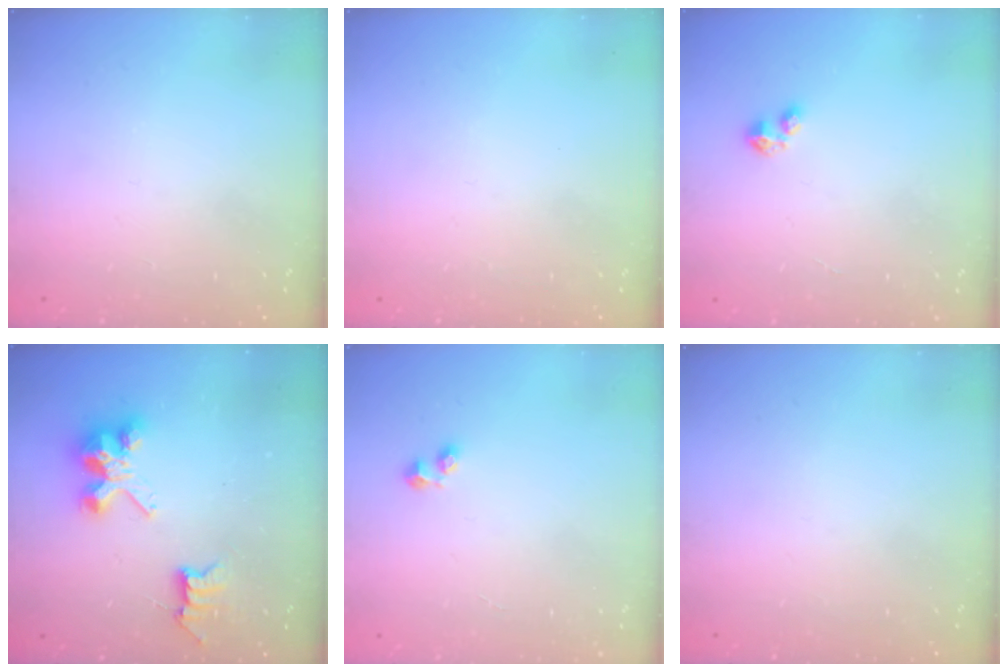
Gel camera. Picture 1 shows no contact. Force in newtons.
{"total": 0.0}
{"total": 2.7, "press": 2.7, "slide": 0.4}
{"total": 7.8, "press": 7.8, "slide": 0.3}
{"total": 1.7, "press": 1.6, "slide": 0.6}
{"total": 0.0}